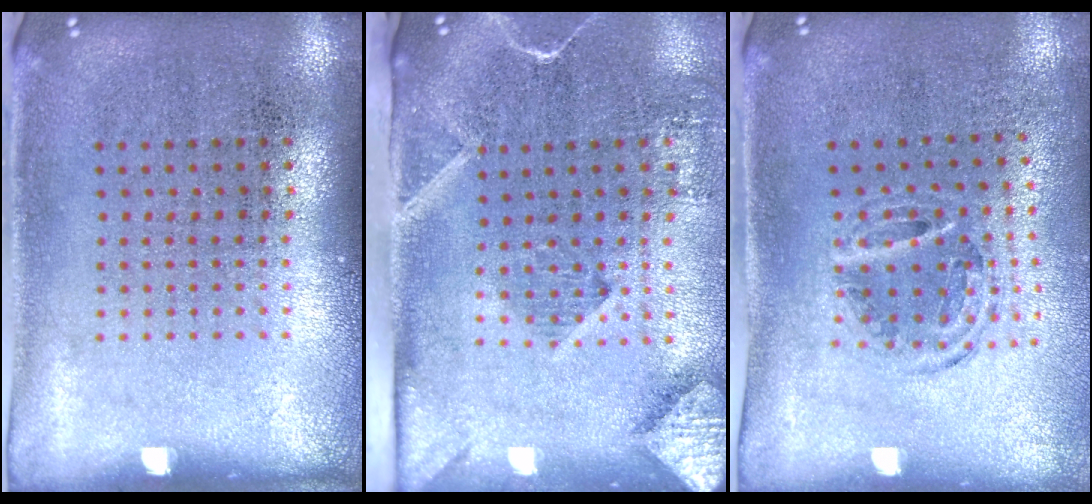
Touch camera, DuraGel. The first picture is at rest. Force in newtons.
{"total": 2.8, "press": 2.1, "slide": 1.9}
{"total": 0.9, "press": 0.9, "slide": 0.1}